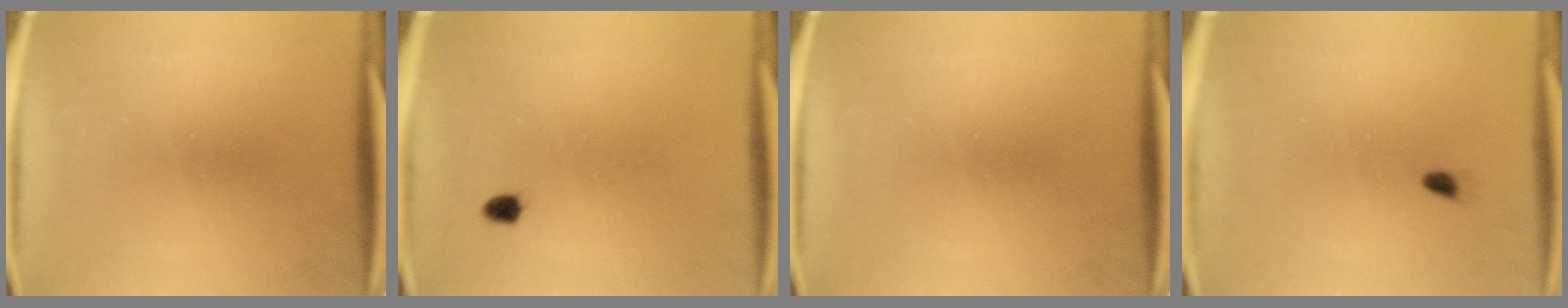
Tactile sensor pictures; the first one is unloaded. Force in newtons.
{"total": 1.2}
{"total": 0.0}
{"total": 0.6}